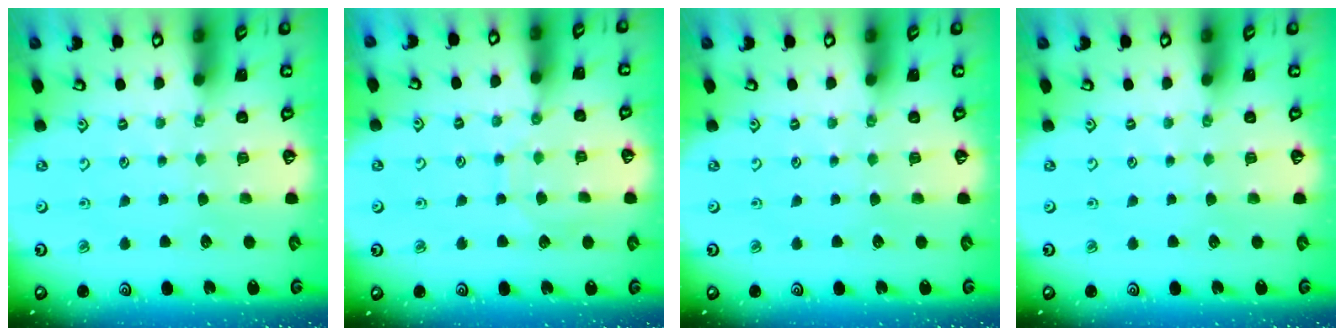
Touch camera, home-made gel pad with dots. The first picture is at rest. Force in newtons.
{"total": 7.1, "press": 7.1, "slide": 0.4}
{"total": 0.0}
{"total": 0.0}